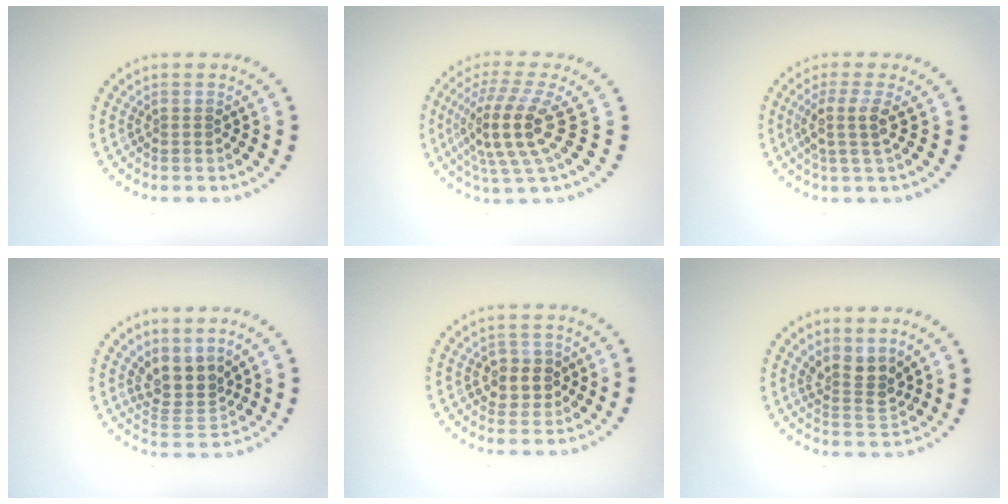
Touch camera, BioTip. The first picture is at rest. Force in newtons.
{"total": 5.1, "press": 4.1, "slide": 3.0}
{"total": 2.5, "press": 1.9, "slide": 1.6}
{"total": 3.3, "press": 2.5, "slide": 2.2}
{"total": 2.4, "press": 2.3, "slide": 0.8}
{"total": 2.8, "press": 2.1, "slide": 1.9}